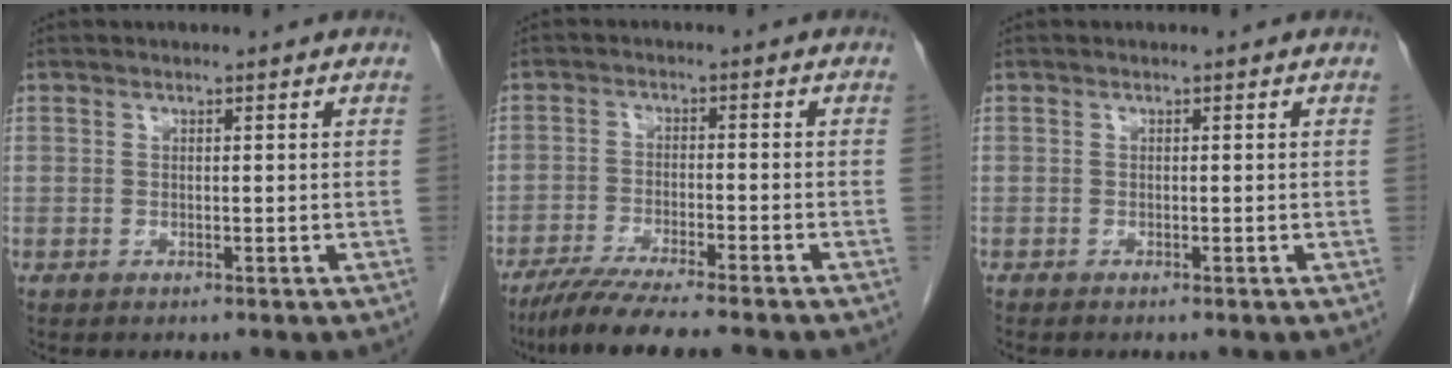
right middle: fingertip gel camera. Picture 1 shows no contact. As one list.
[{"total": 9.7, "force": [-8.1, -0.2, 5.3], "torque": [-0.080, -0.027, -0.132]}, {"total": 0.6, "force": [-0.5, 0.0, 0.2], "torque": [-0.005, -0.001, -0.010]}]